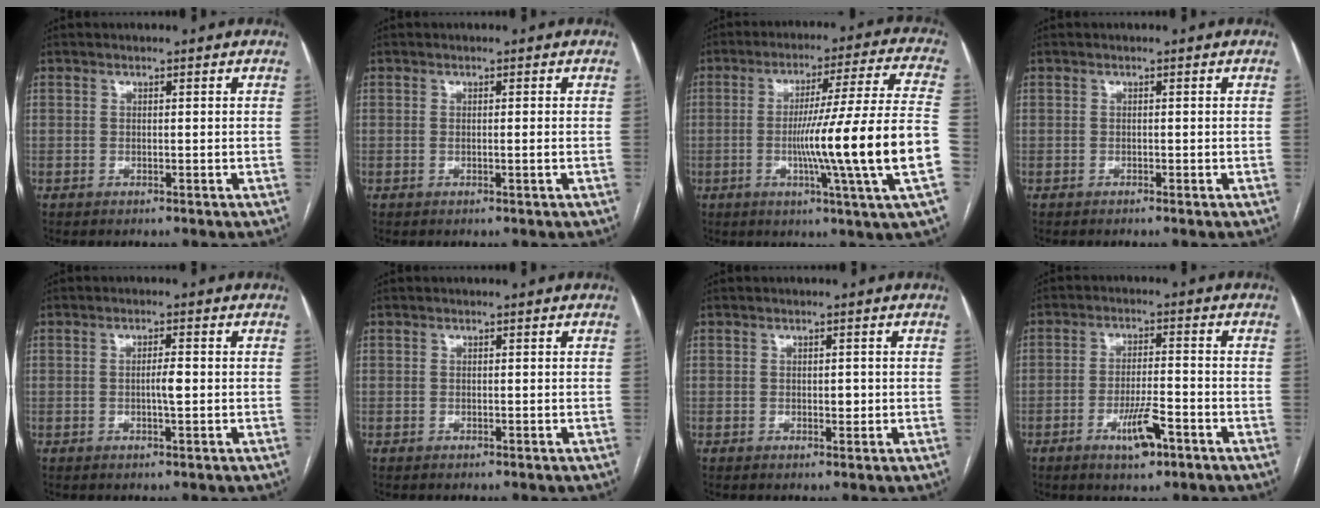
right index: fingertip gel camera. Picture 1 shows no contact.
{"total": 0.9, "force": [-0.1, -0.2, 0.8], "torque": [-0.014, -0.002, -0.002]}
{"total": 19.5, "force": [-4.2, -2.6, 18.8], "torque": [-0.264, -0.004, -0.073]}
{"total": 0.0}
{"total": 2.3, "force": [-0.2, 0.2, 2.3], "torque": [-0.042, 0.001, -0.004]}
{"total": 0.0}
{"total": 1.2, "force": [-0.1, 0.7, 1.0], "torque": [-0.013, 0.000, 0.000]}
{"total": 6.4, "force": [-3.3, 1.4, 5.3], "torque": [-0.097, -0.003, -0.053]}